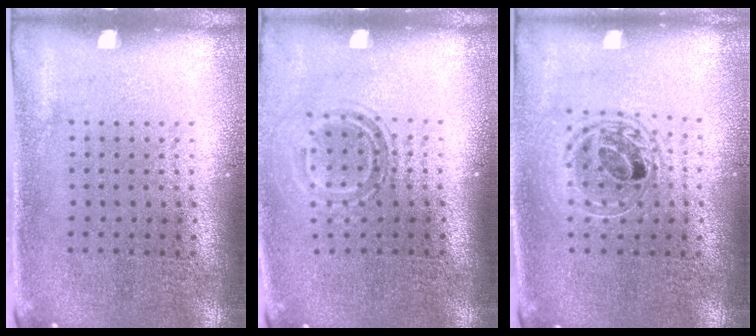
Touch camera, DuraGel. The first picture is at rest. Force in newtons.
{"total": 1.5, "press": 1.1, "slide": 1.1}
{"total": 1.7, "press": 1.4, "slide": 0.9}